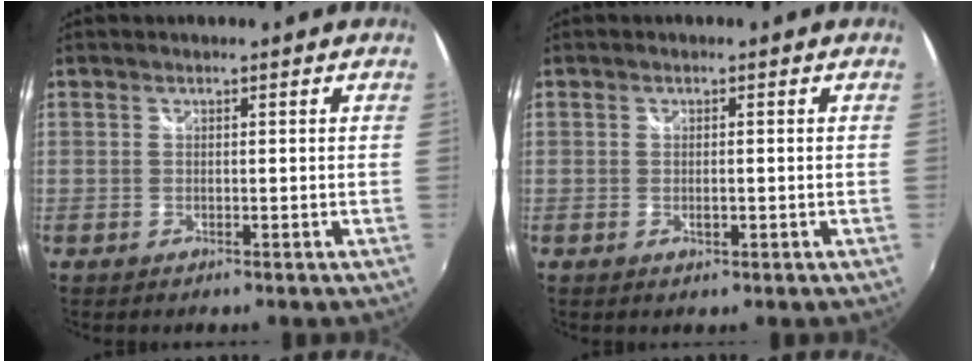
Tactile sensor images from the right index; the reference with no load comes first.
{"total": 1.2, "force": [-0.3, 0.7, 0.9], "torque": [-0.016, -0.002, -0.005]}